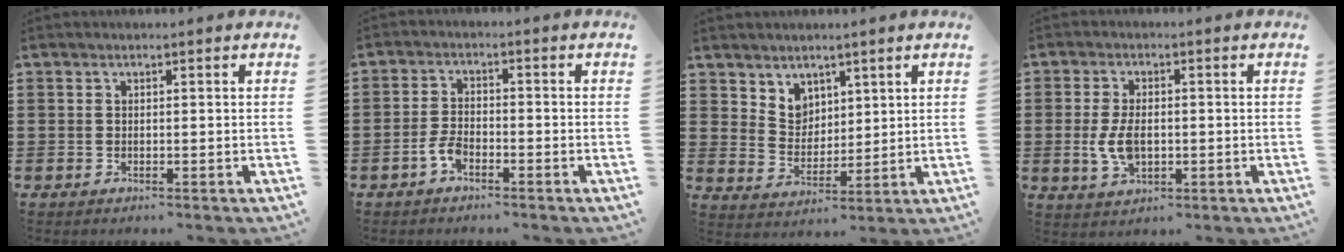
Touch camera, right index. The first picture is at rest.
{"total": 3.2, "force": [-1.9, 1.3, 2.2], "torque": [-0.056, -0.004, -0.039]}
{"total": 5.0, "force": [3.5, 3.5, 0.5], "torque": [-0.031, 0.001, 0.066]}
{"total": 5.4, "force": [-0.7, 2.8, 4.6], "torque": [-0.105, -0.005, -0.015]}